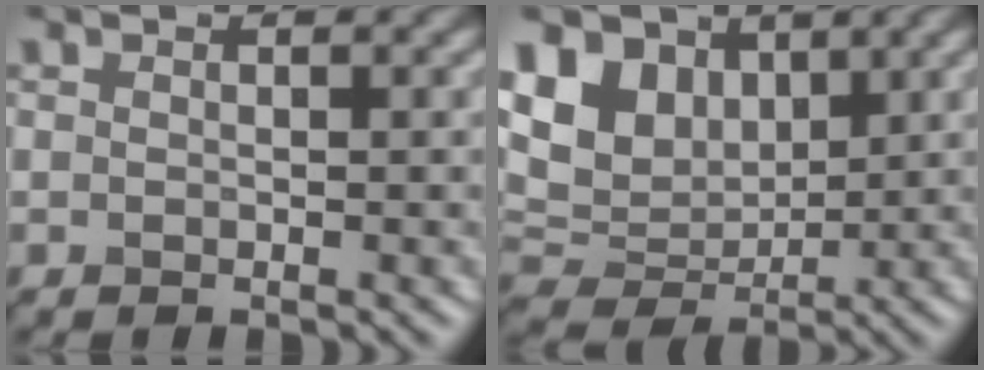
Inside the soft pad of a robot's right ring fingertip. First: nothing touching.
{"total": 8.5, "force": [3.7, 5.9, 4.8], "torque": [-0.116, 0.013, 0.061]}